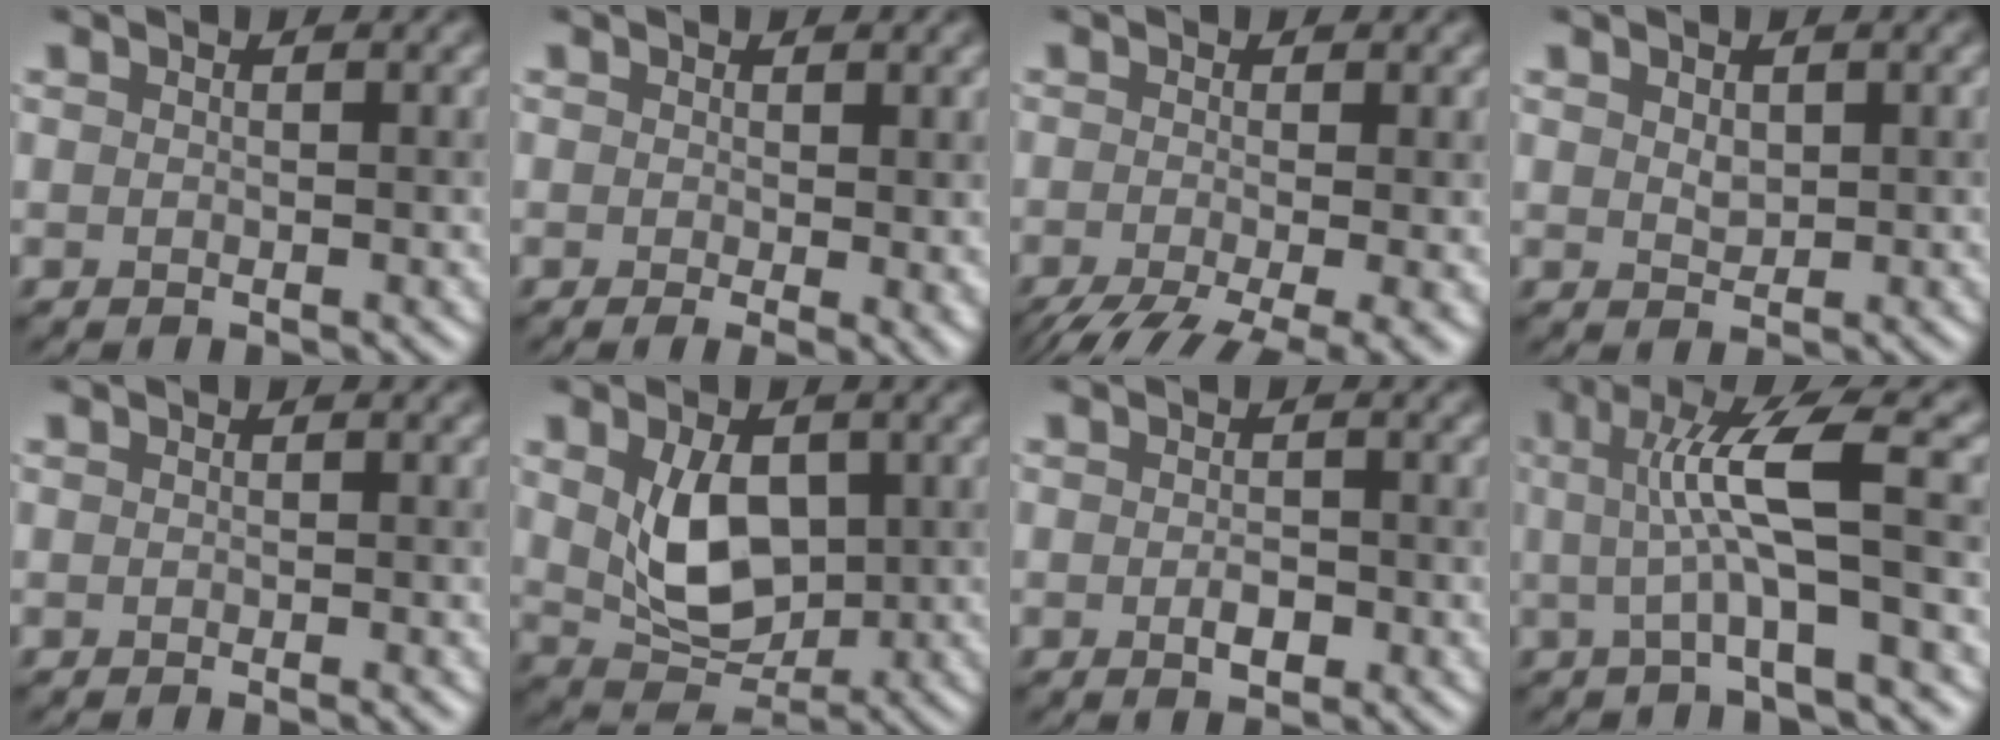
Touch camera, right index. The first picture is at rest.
{"total": 2.4, "force": [-0.1, 0.4, 2.3], "torque": [-0.036, -0.014, 0.004]}
{"total": 8.1, "force": [-4.1, 2.9, 6.4], "torque": [-0.100, -0.020, -0.057]}
{"total": 0.7, "force": [0.4, 0.5, 0.2], "torque": [-0.009, -0.003, 0.018]}
{"total": 0.5, "force": [-0.2, 0.3, 0.4], "torque": [-0.003, -0.009, -0.009]}
{"total": 5.4, "force": [0.6, 3.7, 3.9], "torque": [-0.087, -0.009, 0.028]}
{"total": 1.0, "force": [-0.5, 0.5, 0.7], "torque": [-0.023, -0.003, -0.006]}
{"total": 6.3, "force": [0.7, 1.0, 6.2], "torque": [-0.116, 0.007, 0.015]}